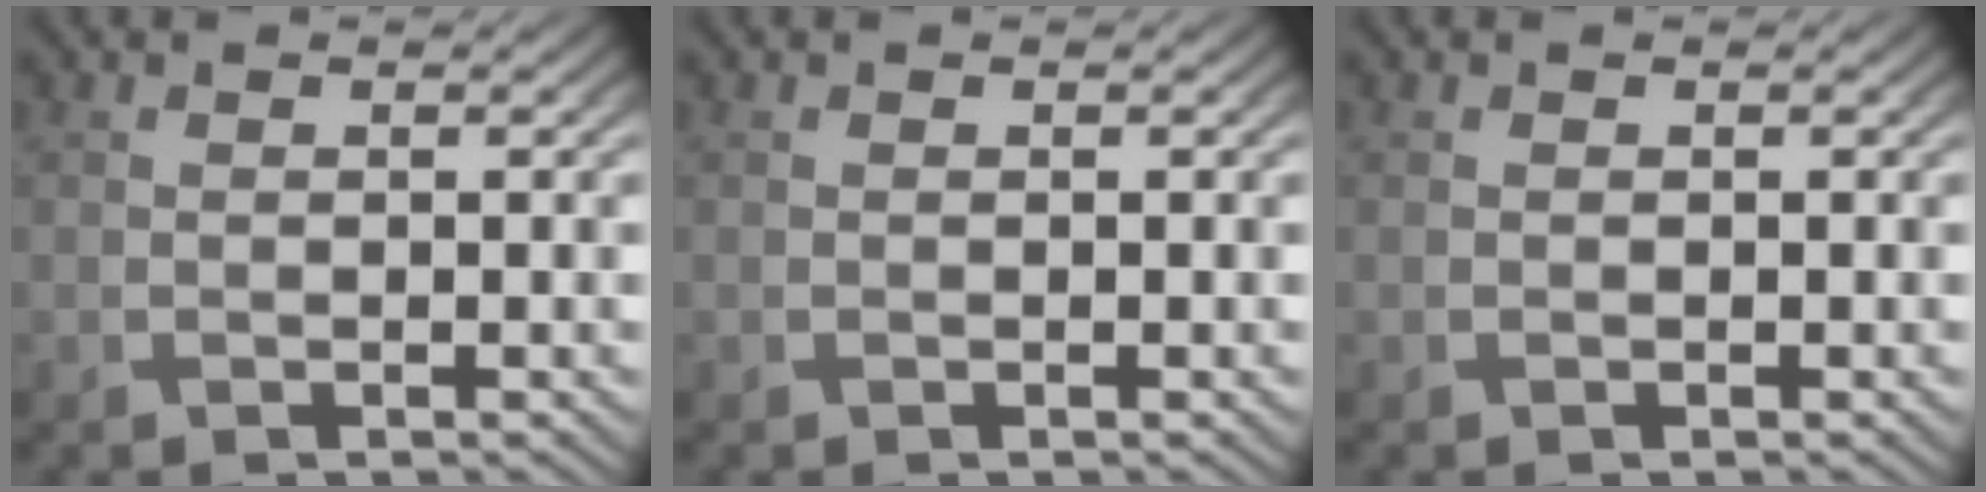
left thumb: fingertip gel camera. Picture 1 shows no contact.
{"total": 0.0}
{"total": 0.0}